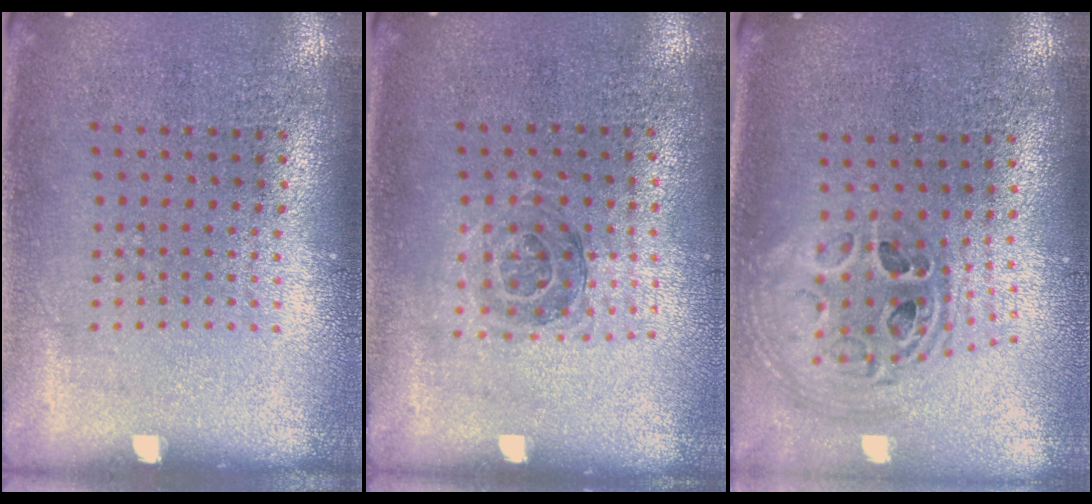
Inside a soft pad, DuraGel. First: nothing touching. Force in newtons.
{"total": 1.0, "press": 1.0, "slide": 0.2}
{"total": 1.3, "press": 1.2, "slide": 0.6}